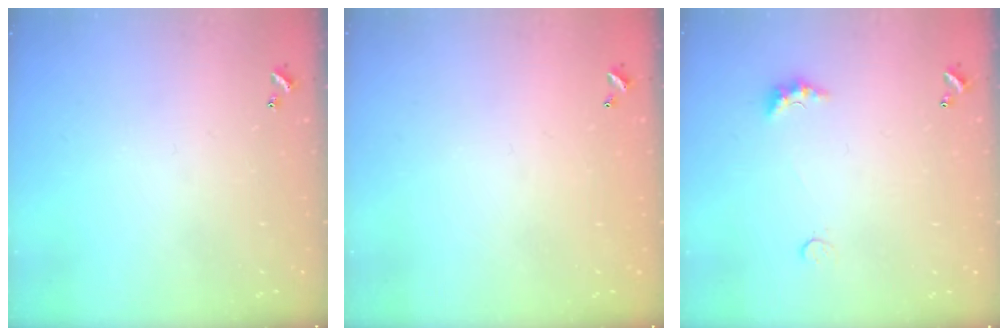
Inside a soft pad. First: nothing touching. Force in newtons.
{"total": 2.8, "press": 2.8, "slide": 0.1}
{"total": 2.6, "press": 2.5, "slide": 0.7}